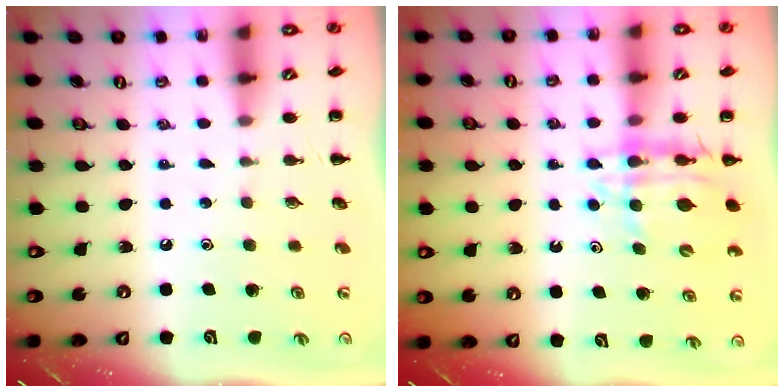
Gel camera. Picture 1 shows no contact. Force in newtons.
{"total": 10.7, "press": 10.0, "slide": 3.9}